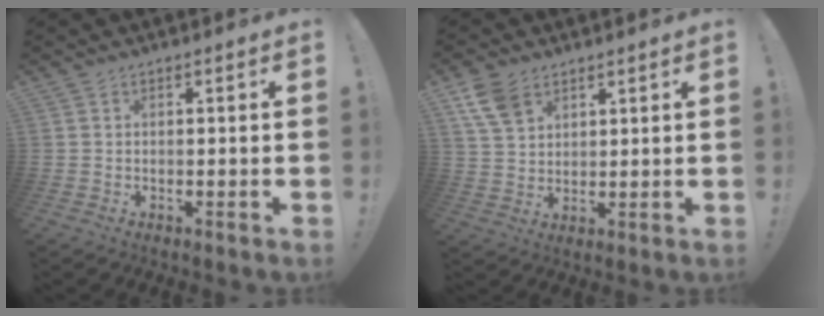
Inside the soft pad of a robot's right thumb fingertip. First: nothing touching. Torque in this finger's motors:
{"motor_torque": [-0.26, 0.33, 0.07, 0.06, 0.00]}